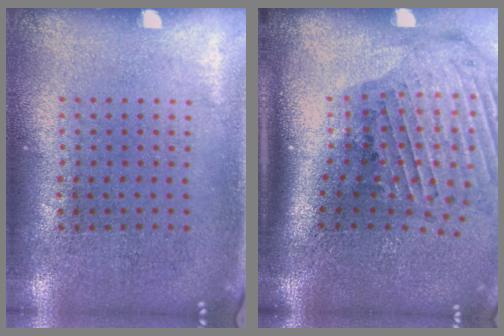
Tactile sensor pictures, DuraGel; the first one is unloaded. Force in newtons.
{"total": 2.4, "press": 1.8, "slide": 1.6}